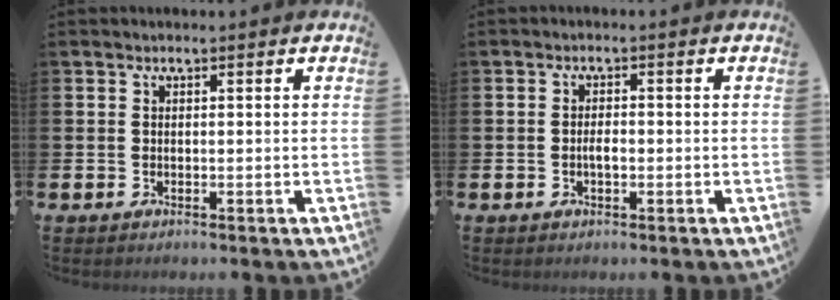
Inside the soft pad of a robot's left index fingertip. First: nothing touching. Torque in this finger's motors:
{"motor_torque": [0.49, 0.43, 0.01, 0.02]}